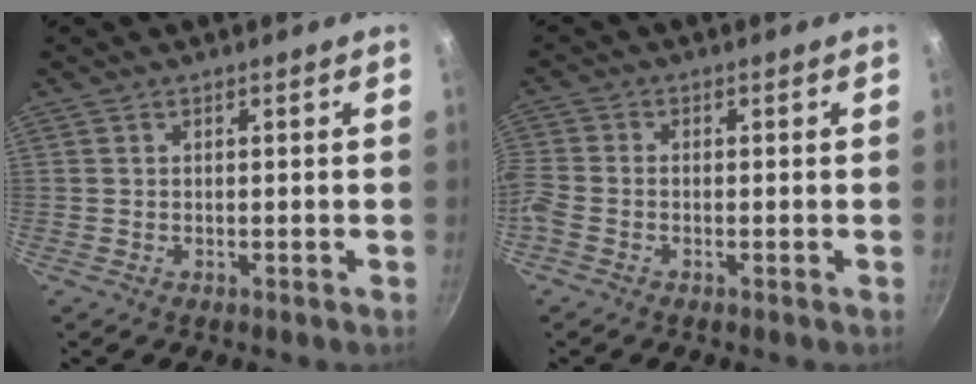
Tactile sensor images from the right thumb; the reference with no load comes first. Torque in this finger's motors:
{"motor_torque": [0.00, 0.00, 0.50, 0.18, 0.11]}